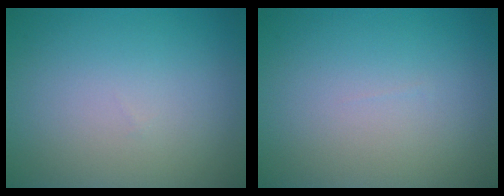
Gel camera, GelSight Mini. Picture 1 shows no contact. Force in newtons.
{"total": 0.0}